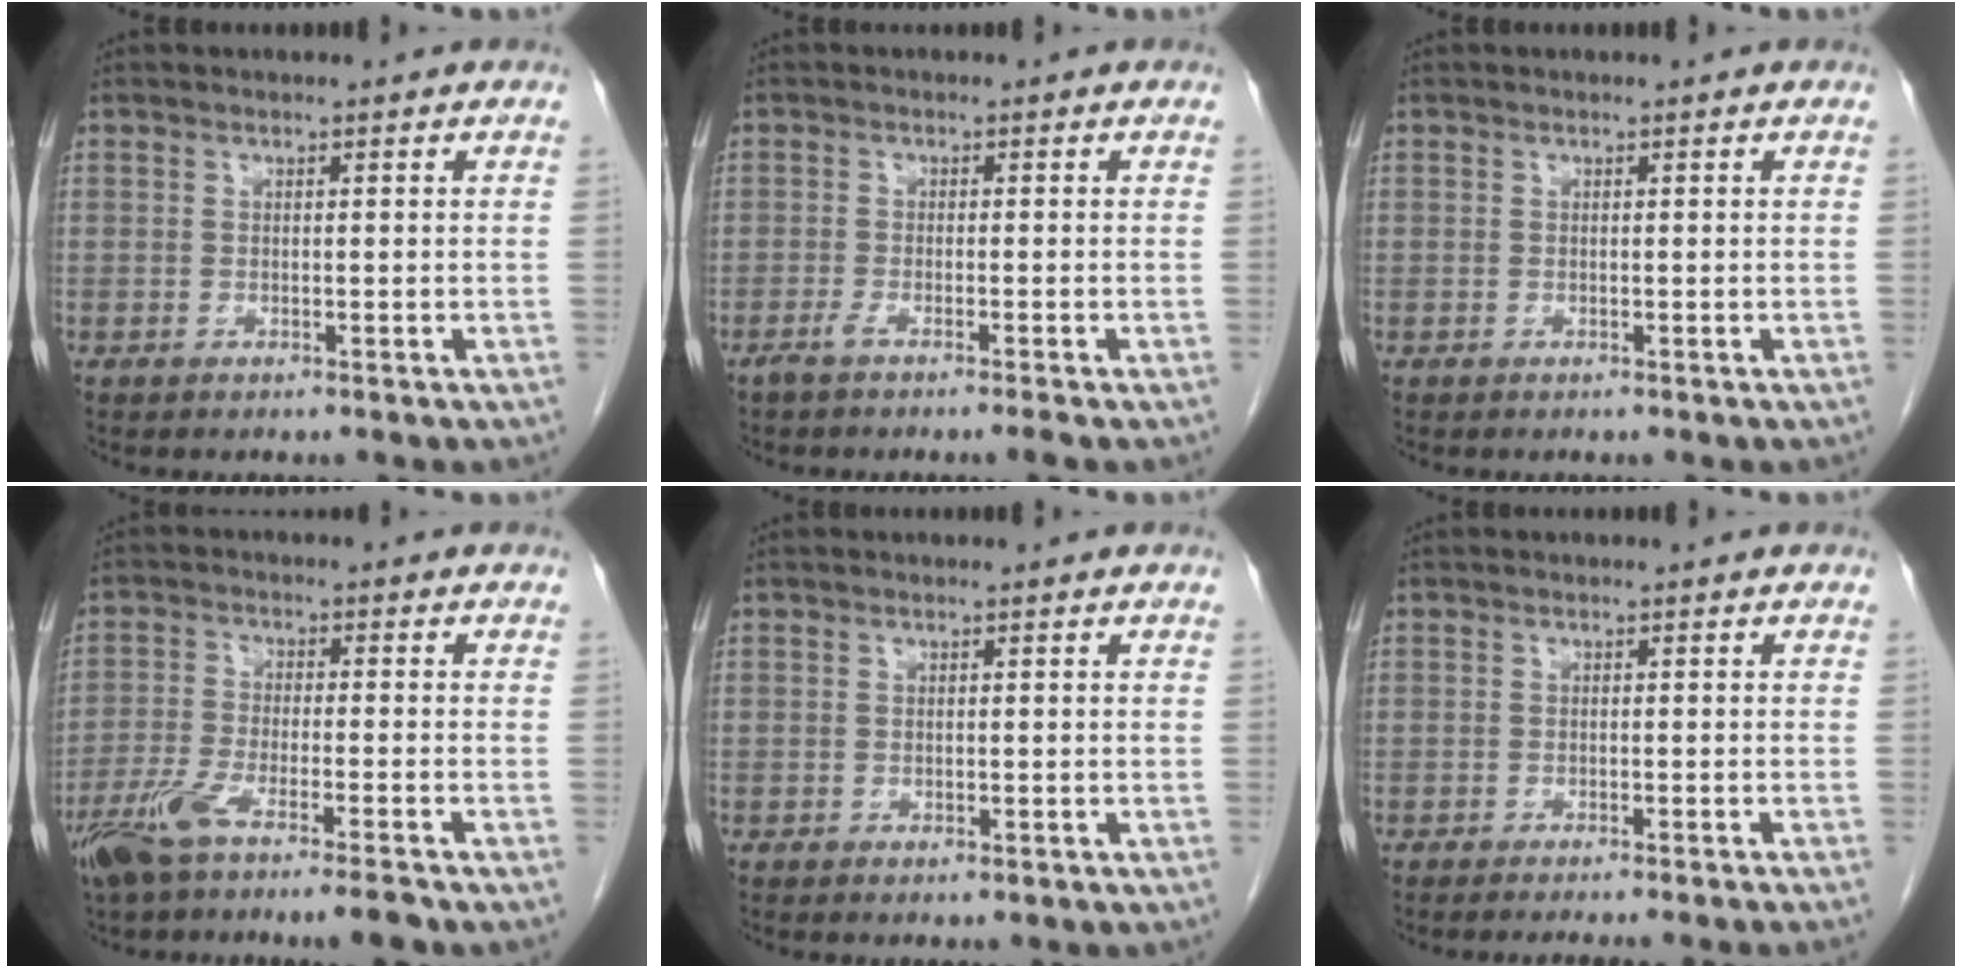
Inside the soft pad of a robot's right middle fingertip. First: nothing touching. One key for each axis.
{"total": 2.6, "fx": -2.0, "fy": -0.5, "fz": 1.6, "tx": -0.030, "ty": -0.002, "tz": -0.039}
{"total": 0.0}
{"total": 9.0, "fx": -6.5, "fy": 0.5, "fz": 6.2, "tx": -0.112, "ty": -0.016, "tz": -0.116}
{"total": 0.6, "fx": -0.3, "fy": 0.3, "fz": 0.4, "tx": -0.007, "ty": -0.001, "tz": -0.002}
{"total": 6.2, "fx": -5.4, "fy": -0.9, "fz": 2.8, "tx": -0.015, "ty": -0.009, "tz": -0.073}